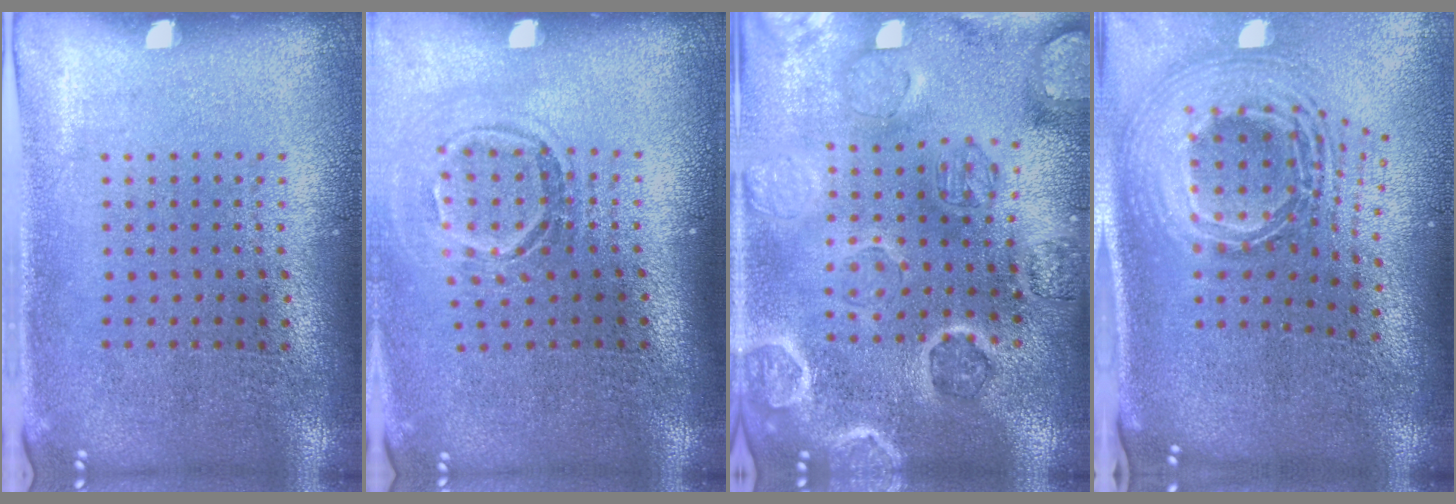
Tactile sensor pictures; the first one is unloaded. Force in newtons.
{"total": 1.6, "press": 1.1, "slide": 1.1}
{"total": 2.7, "press": 2.7, "slide": 0.2}
{"total": 2.9, "press": 2.0, "slide": 2.1}